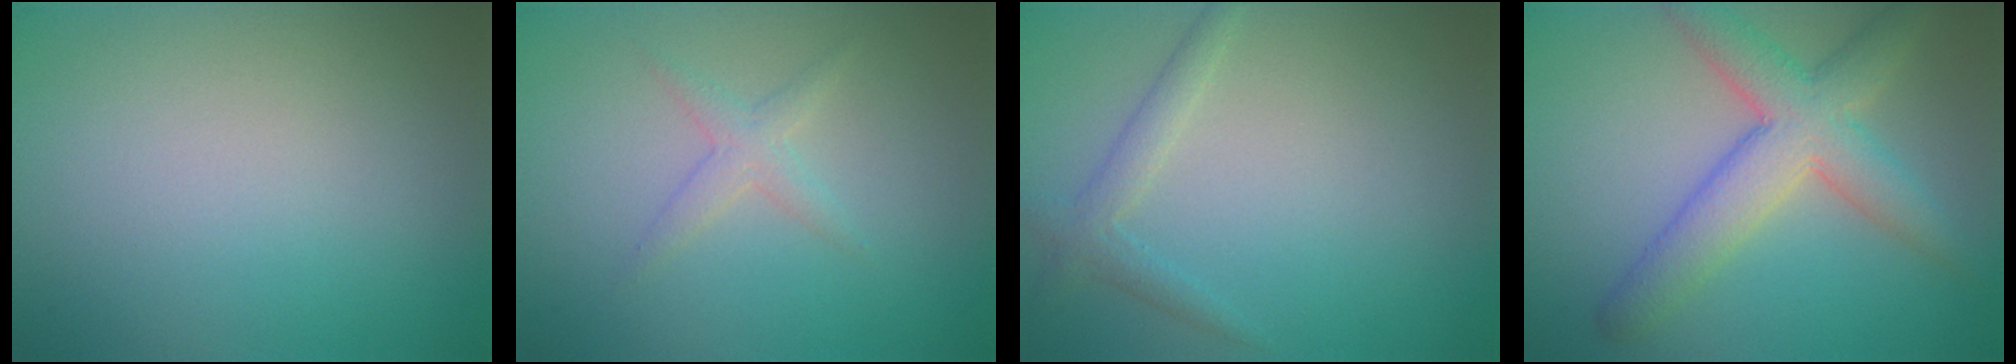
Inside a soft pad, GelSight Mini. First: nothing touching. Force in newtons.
{"total": 1.6, "press": 1.6, "slide": 0.1}
{"total": 1.9, "press": 1.9, "slide": 0.2}
{"total": 5.9, "press": 5.9, "slide": 0.4}